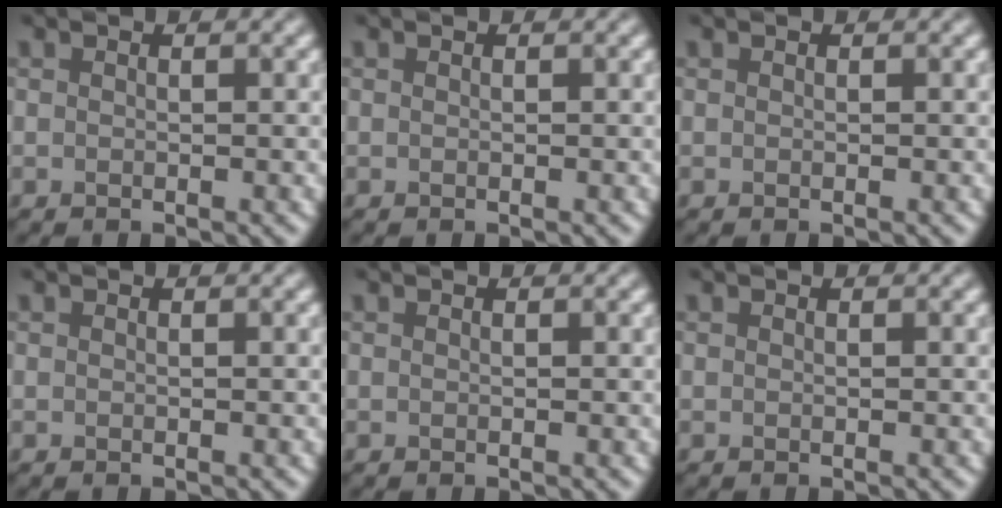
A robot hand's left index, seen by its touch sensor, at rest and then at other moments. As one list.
[{"total": 0.0}, {"total": 0.0}, {"total": 0.0}, {"total": 0.0}, {"total": 0.0}]